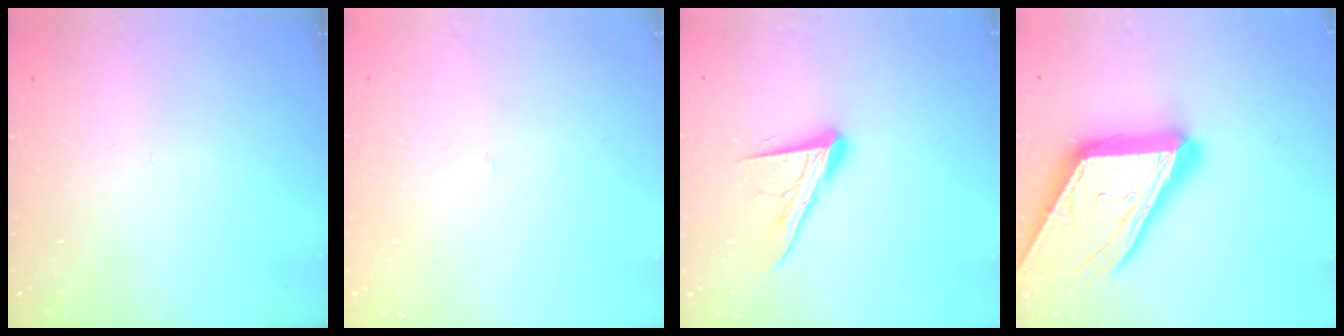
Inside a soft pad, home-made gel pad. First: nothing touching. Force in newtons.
{"total": 2.1, "press": 2.1, "slide": 0.1}
{"total": 14.2, "press": 14.1, "slide": 1.1}
{"total": 24.3, "press": 24.2, "slide": 2.6}